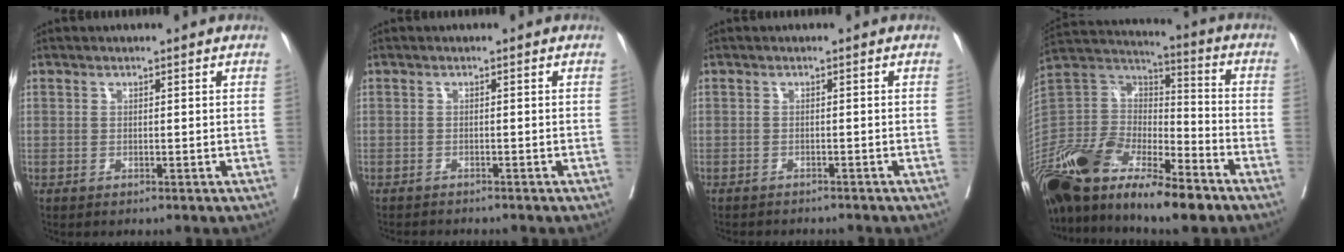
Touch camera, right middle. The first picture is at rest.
{"total": 3.4, "force": [-3.3, 0.4, 0.9], "torque": [-0.014, -0.008, -0.048]}
{"total": 5.2, "force": [-4.9, 1.2, 1.4], "torque": [-0.016, -0.006, -0.063]}
{"total": 22.3, "force": [-16.5, 6.3, 13.6], "torque": [-0.292, -0.023, -0.312]}